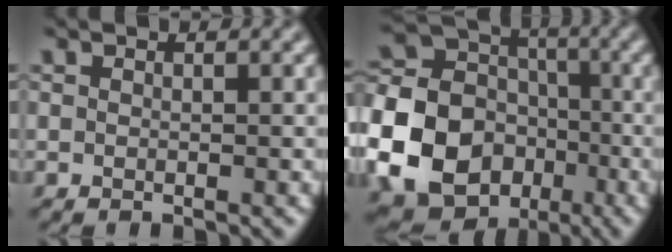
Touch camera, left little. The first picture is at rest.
{"total": 21.6, "force": [-7.2, 19.0, 7.4], "torque": [-0.206, -0.032, -0.154]}